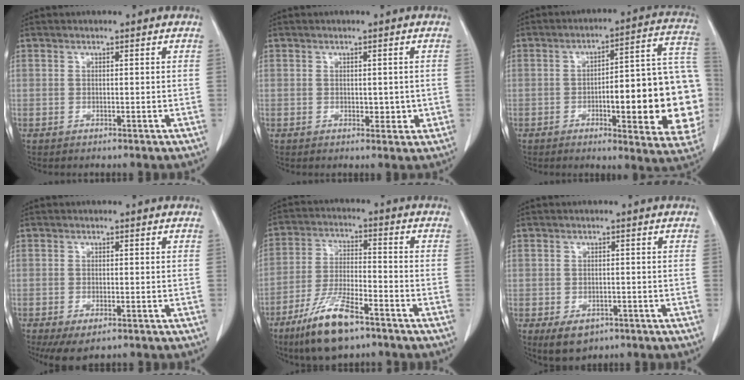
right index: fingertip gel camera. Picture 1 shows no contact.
{"total": 2.3, "force": [-0.2, 1.5, 1.8], "torque": [-0.017, 0.000, 0.003]}
{"total": 21.7, "force": [-3.7, 4.4, 21.0], "torque": [-0.199, 0.032, -0.036]}
{"total": 4.5, "force": [-2.7, 1.8, 3.1], "torque": [-0.051, -0.010, -0.037]}
{"total": 11.6, "force": [-7.7, 2.8, 8.2], "torque": [-0.167, -0.021, -0.138]}
{"total": 4.4, "force": [-2.4, 3.0, 2.2], "torque": [-0.033, -0.003, -0.026]}